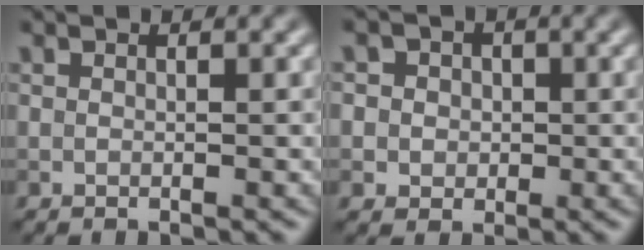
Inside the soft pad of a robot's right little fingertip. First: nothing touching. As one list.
[{"total": 4.8, "force": [1.3, 4.2, 1.8], "torque": [-0.016, 0.023, 0.001]}]